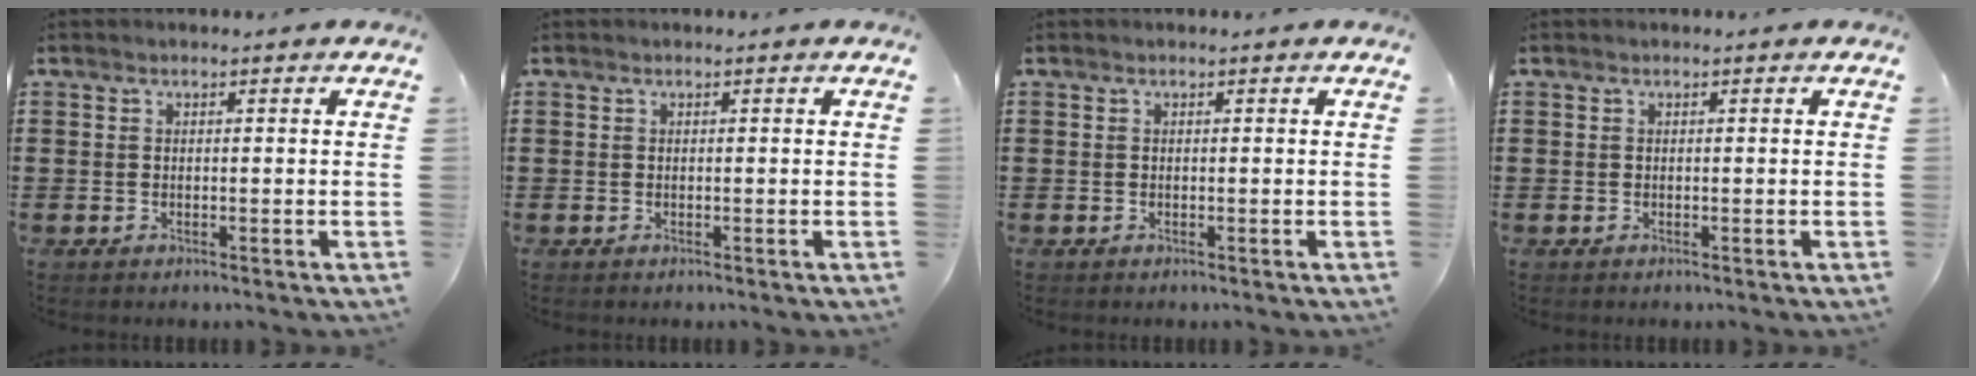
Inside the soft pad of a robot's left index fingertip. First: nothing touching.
{"total": 0.0}
{"total": 0.0}
{"total": 0.0}